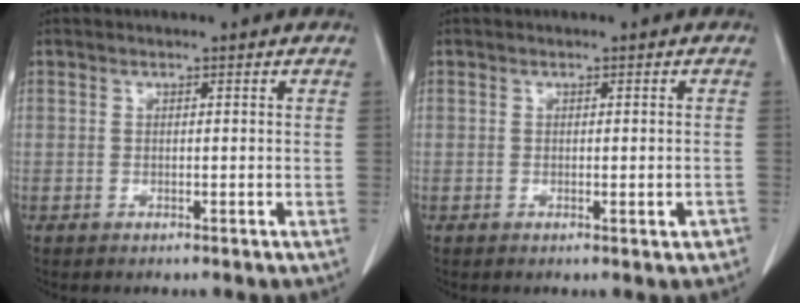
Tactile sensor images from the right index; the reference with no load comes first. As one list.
[{"total": 1.8, "force": [-0.7, 0.5, 1.6], "torque": [-0.015, 0.000, -0.004]}]